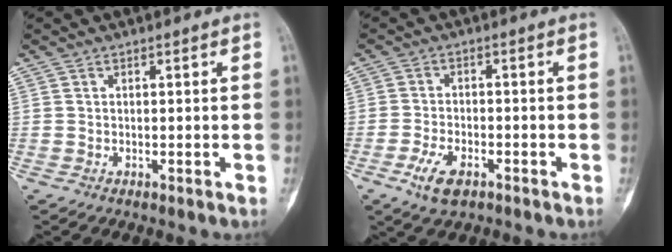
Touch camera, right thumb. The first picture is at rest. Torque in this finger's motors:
{"motor_torque": [-0.05, 0.15, 0.08, 0.34, 0.05]}